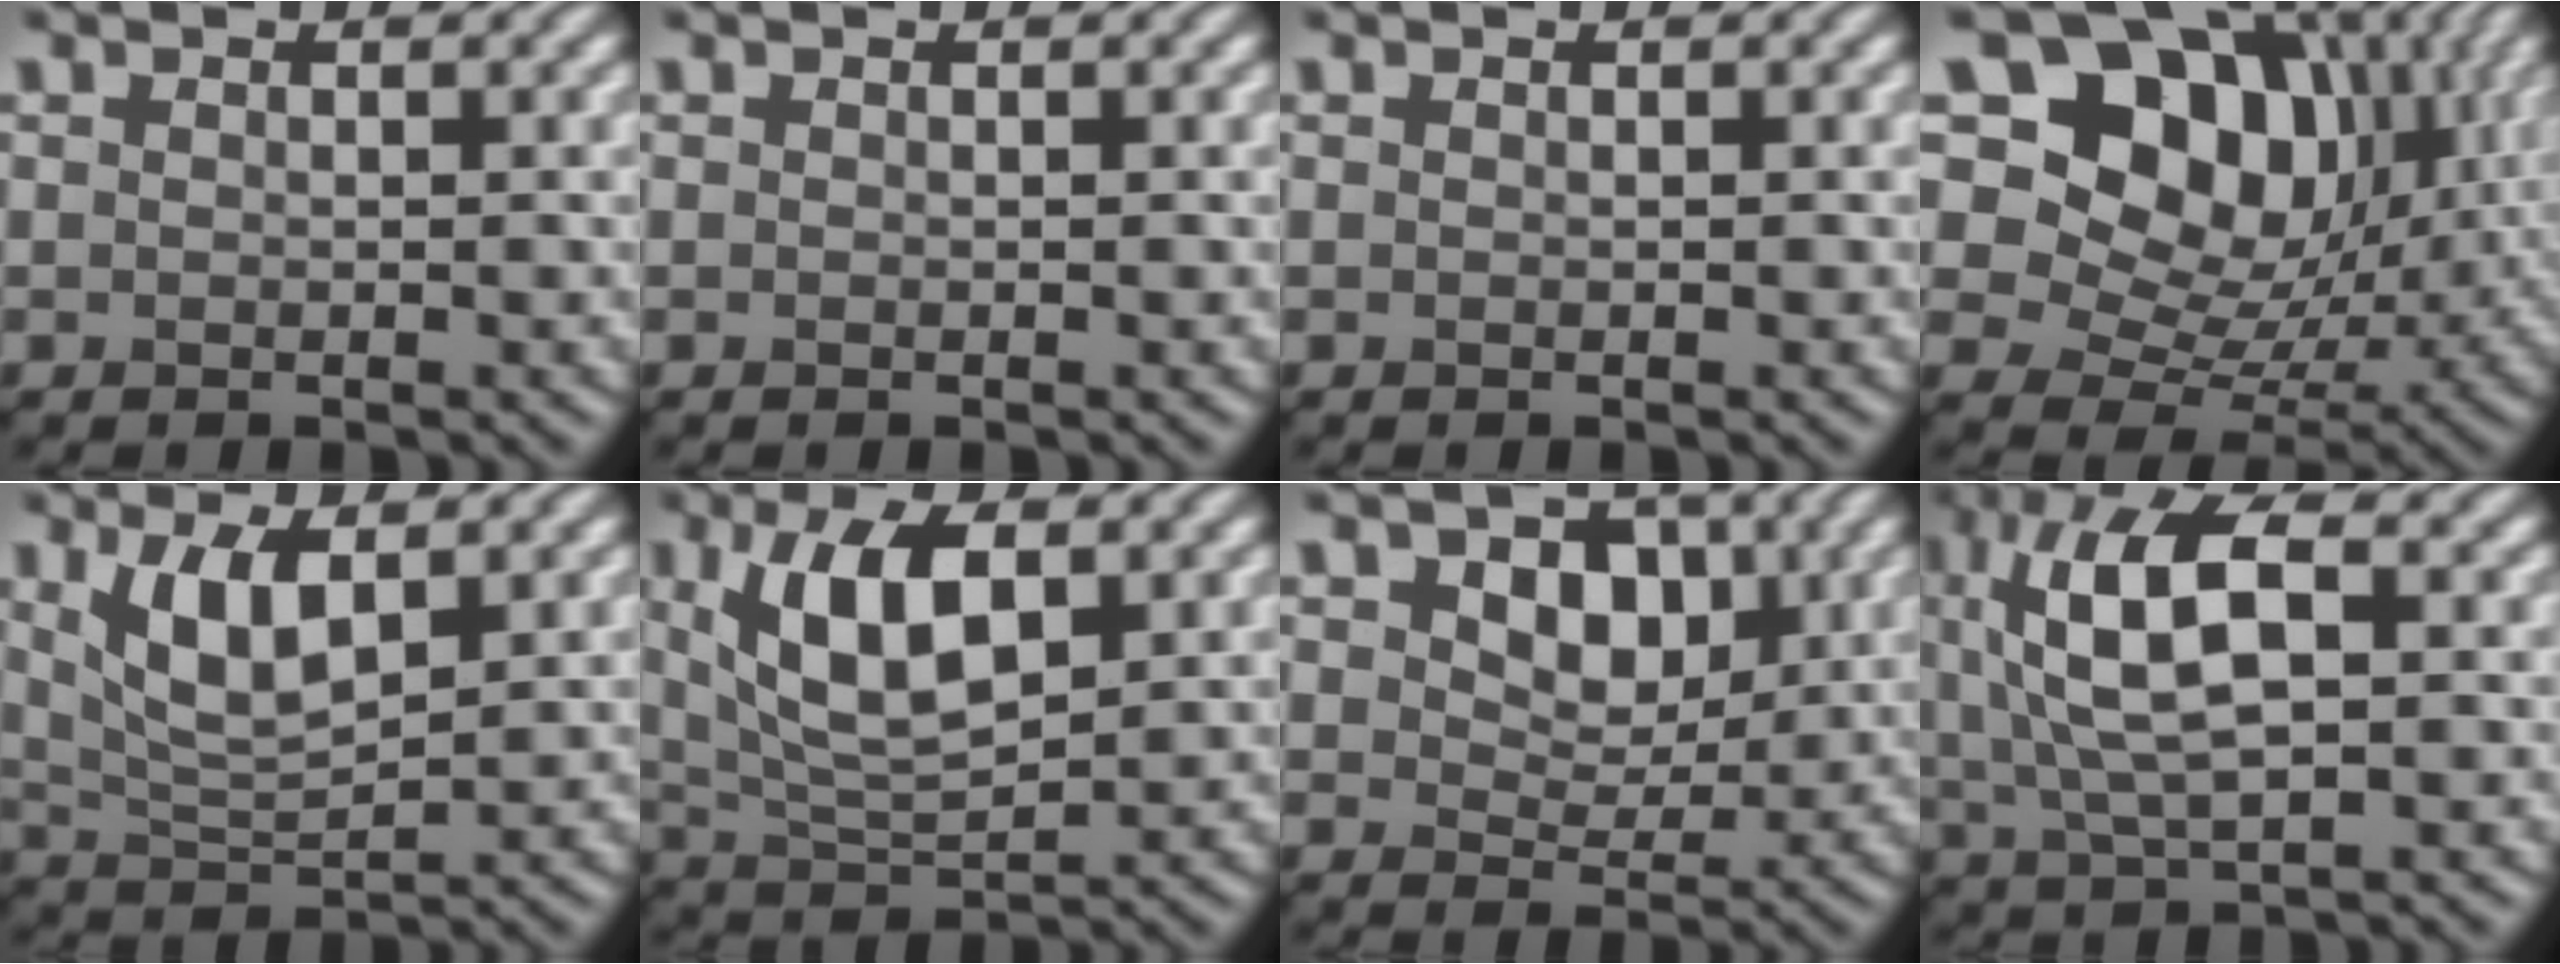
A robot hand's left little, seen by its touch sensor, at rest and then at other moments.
{"total": 0.0}
{"total": 0.0}
{"total": 16.4, "force": [6.9, 11.5, 9.4], "torque": [-0.161, 0.047, 0.108]}
{"total": 4.9, "force": [1.9, 2.0, 4.1], "torque": [-0.093, -0.003, 0.040]}
{"total": 7.5, "force": [2.2, 3.3, 6.4], "torque": [-0.122, 0.004, 0.043]}
{"total": 5.4, "force": [1.8, 3.7, 3.5], "torque": [-0.058, -0.005, 0.014]}
{"total": 9.3, "force": [2.0, 4.0, 8.2], "torque": [-0.171, 0.014, 0.033]}